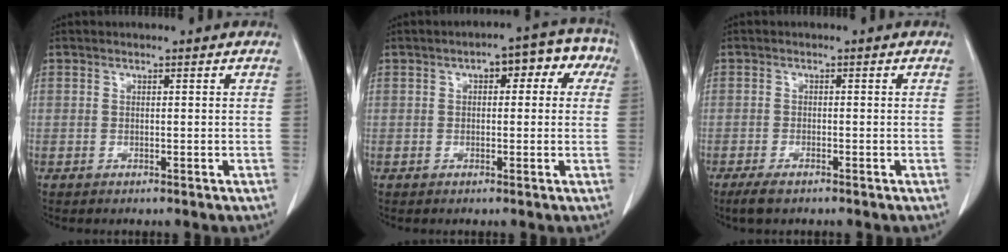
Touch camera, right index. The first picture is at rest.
{"total": 7.6, "force": [2.4, 3.6, 6.3], "torque": [-0.067, 0.046, 0.022]}
{"total": 2.7, "force": [-2.0, 0.7, 1.7], "torque": [-0.039, -0.006, -0.034]}